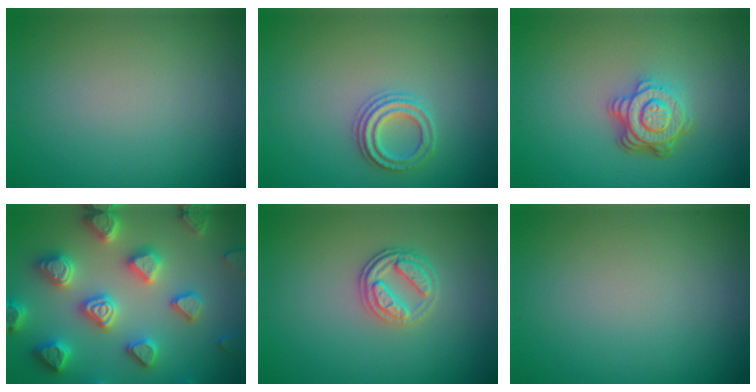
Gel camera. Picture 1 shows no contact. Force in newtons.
{"total": 2.3, "press": 2.2, "slide": 0.8}
{"total": 4.6, "press": 3.3, "slide": 3.1}
{"total": 7.3, "press": 7.1, "slide": 1.7}
{"total": 2.8, "press": 2.4, "slide": 1.3}
{"total": 0.0}